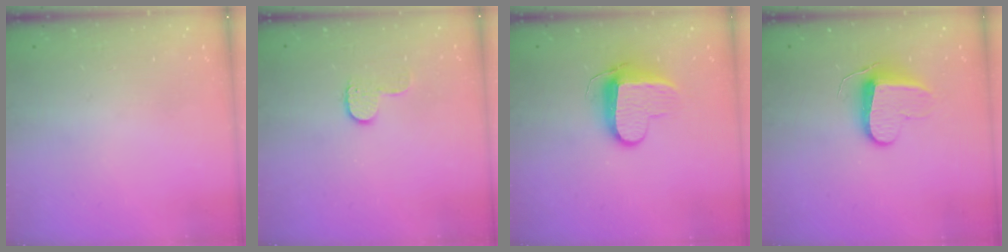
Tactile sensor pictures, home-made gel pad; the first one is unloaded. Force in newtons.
{"total": 7.2, "press": 7.2, "slide": 0.4}
{"total": 9.9, "press": 9.9, "slide": 0.7}
{"total": 9.9, "press": 9.9, "slide": 0.3}